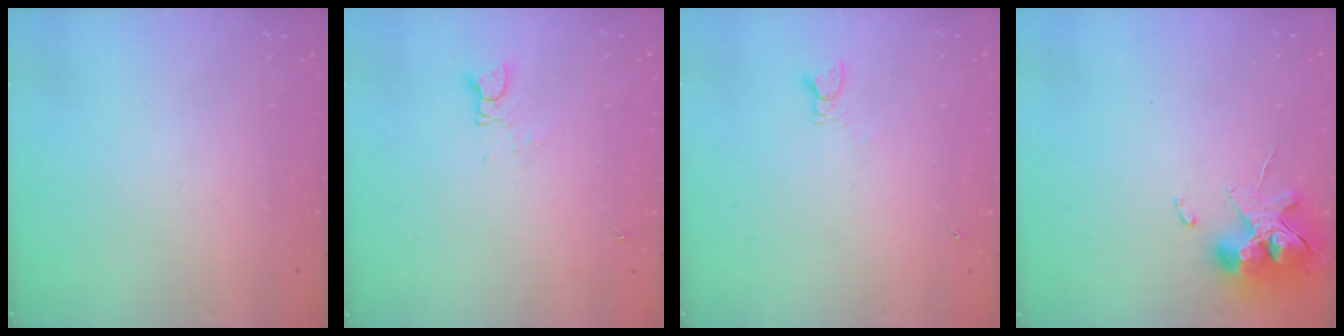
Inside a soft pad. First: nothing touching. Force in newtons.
{"total": 1.9, "press": 1.9, "slide": 0.1}
{"total": 0.9, "press": 0.9, "slide": 0.1}
{"total": 12.5, "press": 12.4, "slide": 1.8}